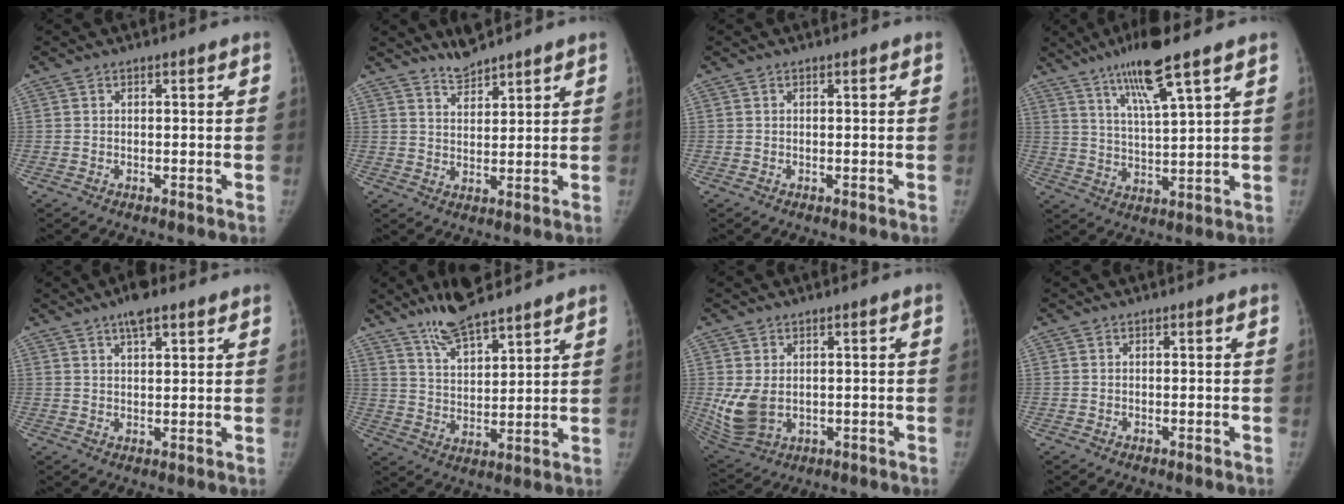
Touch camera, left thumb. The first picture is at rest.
{"total": 4.5, "force": [4.3, 0.8, 1.3], "torque": [-0.018, -0.026, 0.083]}
{"total": 0.0}
{"total": 11.4, "force": [7.3, 1.0, 8.8], "torque": [-0.161, -0.031, 0.135]}
{"total": 5.6, "force": [3.8, 2.0, 3.7], "torque": [-0.050, -0.009, 0.059]}
{"total": 11.8, "force": [9.5, 3.0, 6.3], "torque": [-0.095, -0.047, 0.174]}
{"total": 7.8, "force": [0.4, 5.4, 5.6], "torque": [-0.113, -0.016, 0.025]}
{"total": 0.0}